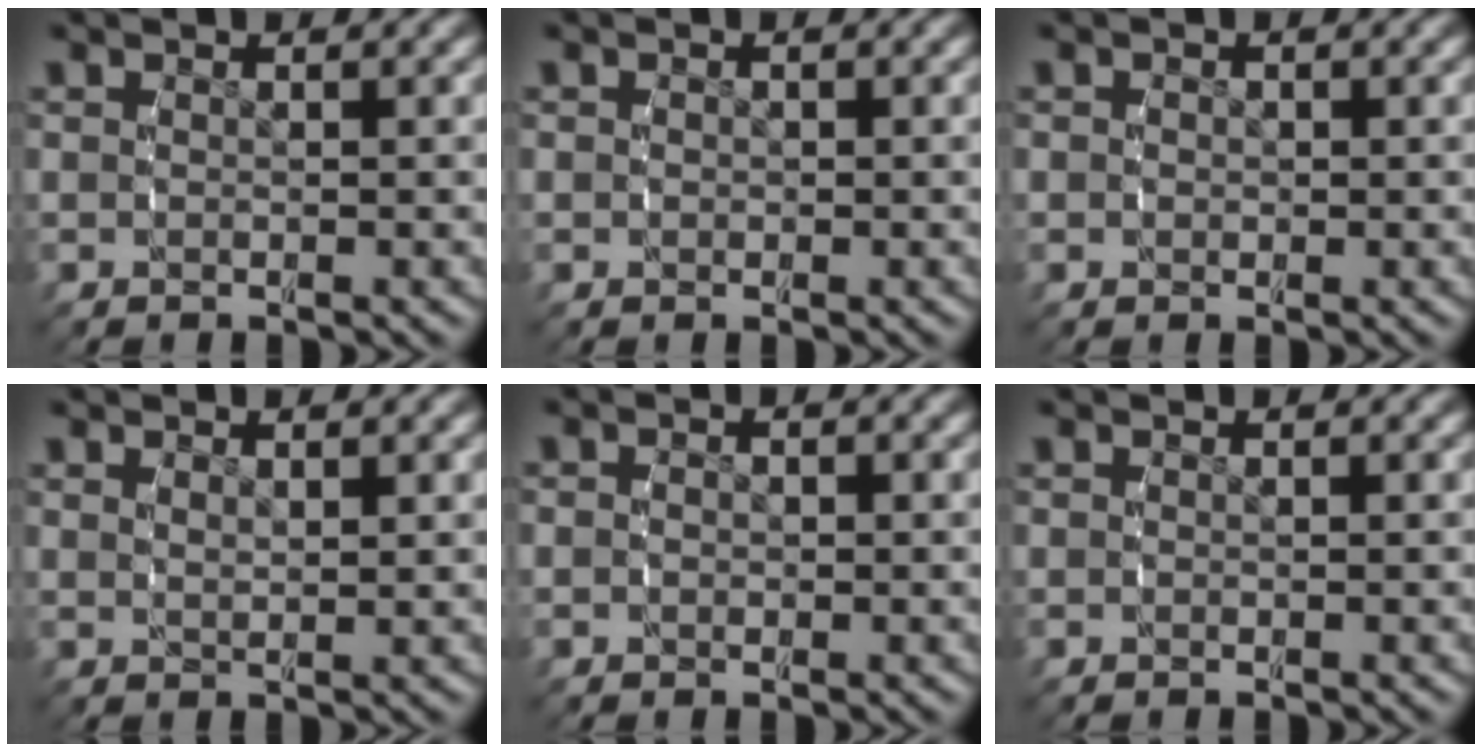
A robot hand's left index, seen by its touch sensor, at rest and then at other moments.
{"total": 0.8, "force": [0.1, 0.8, 0.2], "torque": [-0.009, 0.001, 0.001]}
{"total": 1.2, "force": [0.2, 1.2, 0.3], "torque": [-0.011, 0.002, 0.000]}
{"total": 1.1, "force": [1.0, -0.4, 0.2], "torque": [-0.007, -0.007, 0.025]}
{"total": 1.2, "force": [-0.1, 1.1, 0.5], "torque": [-0.019, -0.002, -0.005]}
{"total": 0.0}